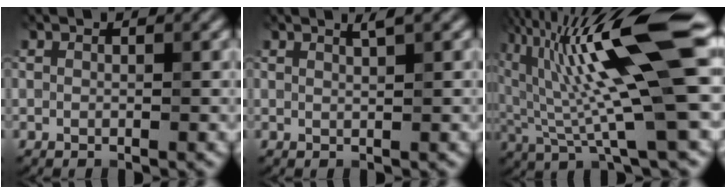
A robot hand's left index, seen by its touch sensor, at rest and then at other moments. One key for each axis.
{"total": 1.0, "fx": 0.8, "fy": 0.0, "fz": 0.7, "tx": -0.003, "ty": 0.003, "tz": 0.015}
{"total": 13.5, "fx": 2.9, "fy": 2.3, "fz": 12.9, "tx": -0.214, "ty": 0.015, "tz": 0.059}